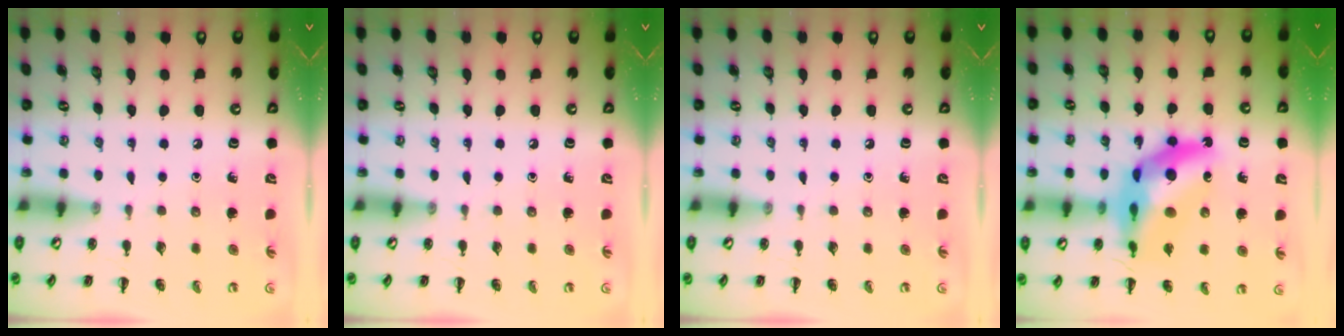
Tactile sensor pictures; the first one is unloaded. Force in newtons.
{"total": 0.0}
{"total": 0.0}
{"total": 16.3, "press": 15.7, "slide": 4.5}